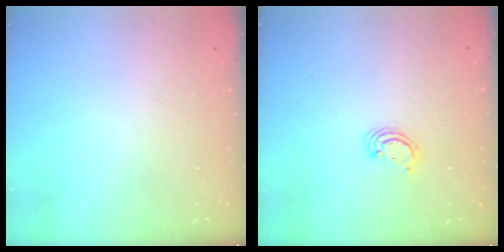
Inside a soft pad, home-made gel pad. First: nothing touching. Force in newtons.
{"total": 2.3, "press": 2.3, "slide": 0.2}